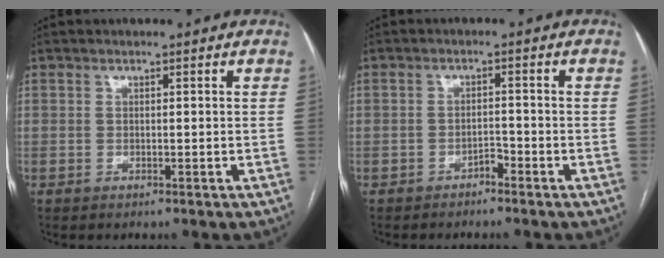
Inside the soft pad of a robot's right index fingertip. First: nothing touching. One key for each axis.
{"total": 1.7, "fx": -1.4, "fy": 0.6, "fz": 0.7, "tx": -0.008, "ty": 0.003, "tz": -0.024}